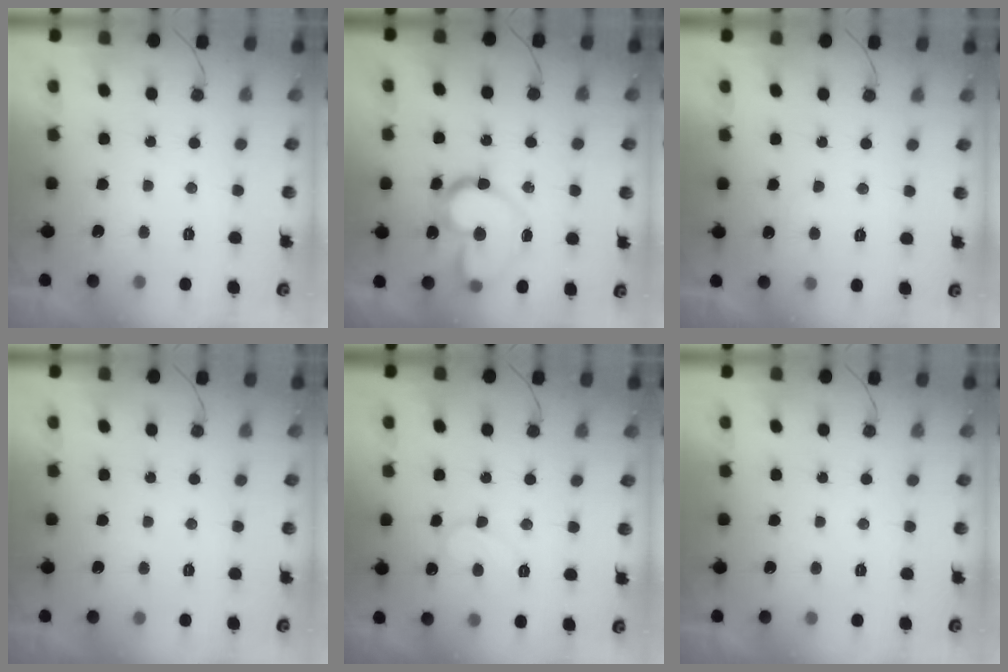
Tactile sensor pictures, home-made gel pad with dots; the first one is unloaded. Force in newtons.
{"total": 16.8, "press": 16.7, "slide": 1.5}
{"total": 5.2, "press": 5.1, "slide": 0.4}
{"total": 0.0}
{"total": 6.8, "press": 6.8, "slide": 0.6}
{"total": 2.0, "press": 2.0, "slide": 0.1}